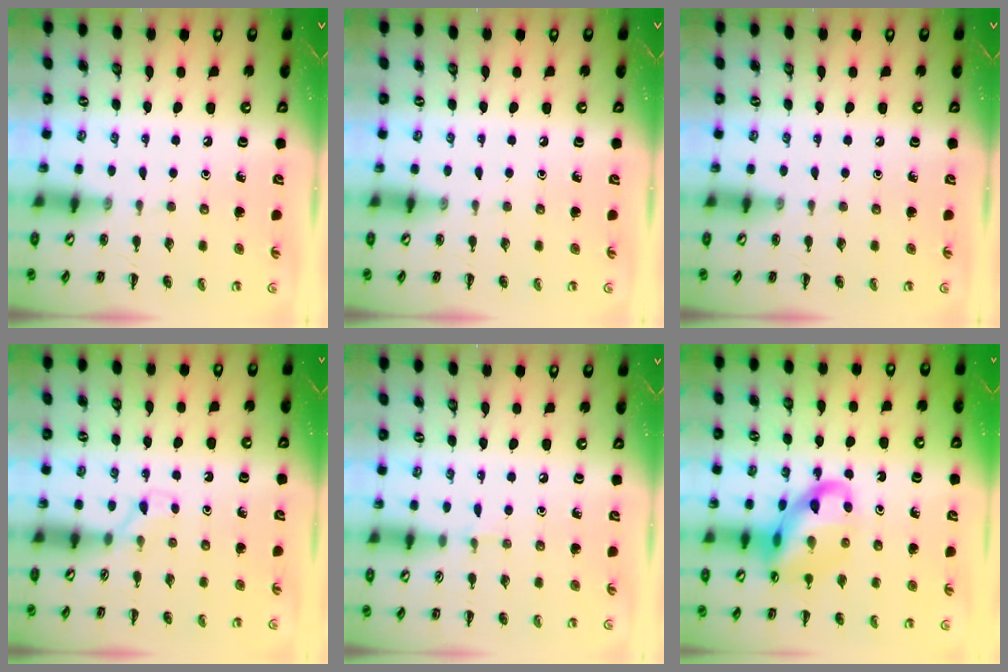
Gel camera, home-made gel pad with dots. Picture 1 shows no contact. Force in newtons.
{"total": 0.0}
{"total": 0.0}
{"total": 2.5, "press": 2.3, "slide": 1.0}
{"total": 3.9, "press": 3.6, "slide": 1.4}
{"total": 14.3, "press": 14.0, "slide": 2.9}